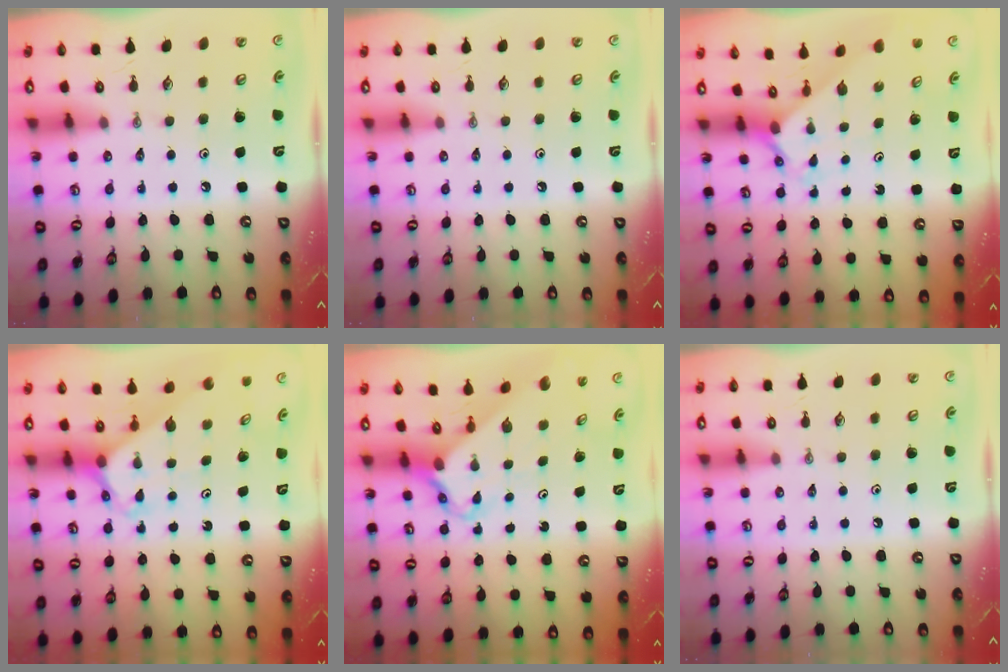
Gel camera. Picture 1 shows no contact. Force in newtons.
{"total": 0.0}
{"total": 2.0, "press": 2.0, "slide": 0.2}
{"total": 2.7, "press": 2.7, "slide": 0.2}
{"total": 2.6, "press": 2.6, "slide": 0.2}
{"total": 0.0}